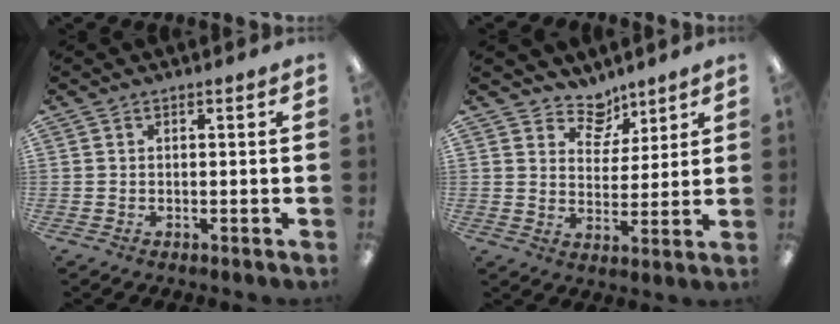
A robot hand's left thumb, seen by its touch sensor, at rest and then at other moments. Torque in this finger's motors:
{"motor_torque": [0.27, 0.22, -0.22, -0.26, -0.06]}